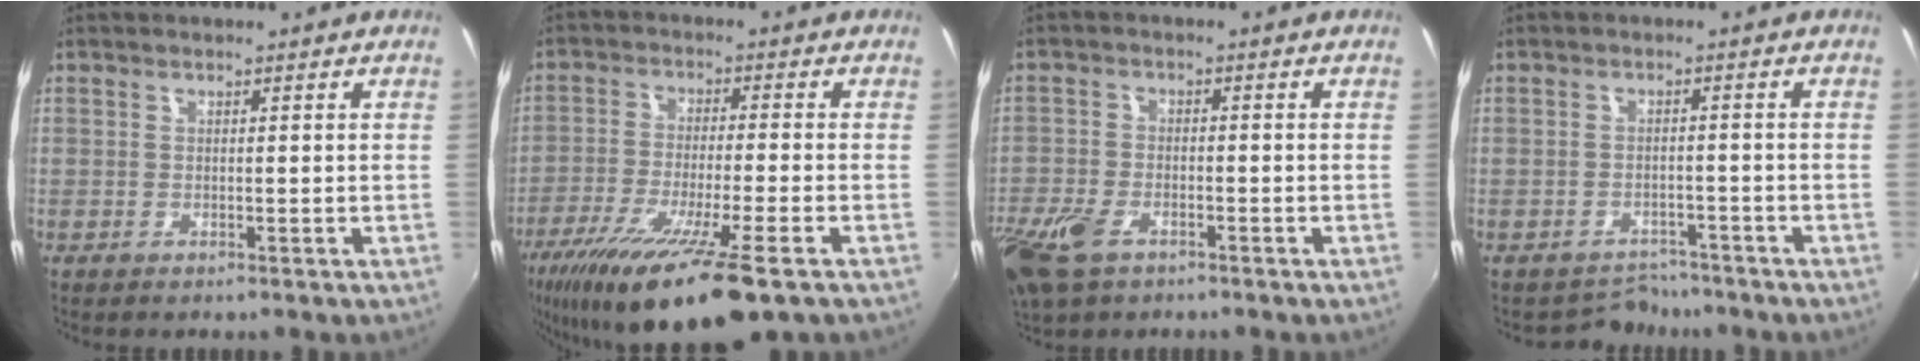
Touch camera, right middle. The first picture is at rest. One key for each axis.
{"total": 18.6, "fx": -12.0, "fy": 2.2, "fz": 14.0, "tx": -0.264, "ty": -0.057, "tz": -0.201}
{"total": 10.8, "fx": -6.2, "fy": 5.9, "fz": 6.5, "tx": -0.174, "ty": -0.030, "tz": -0.118}
{"total": 4.6, "fx": -4.0, "fy": 2.3, "fz": -0.3, "tx": -0.005, "ty": 0.008, "tz": -0.063}